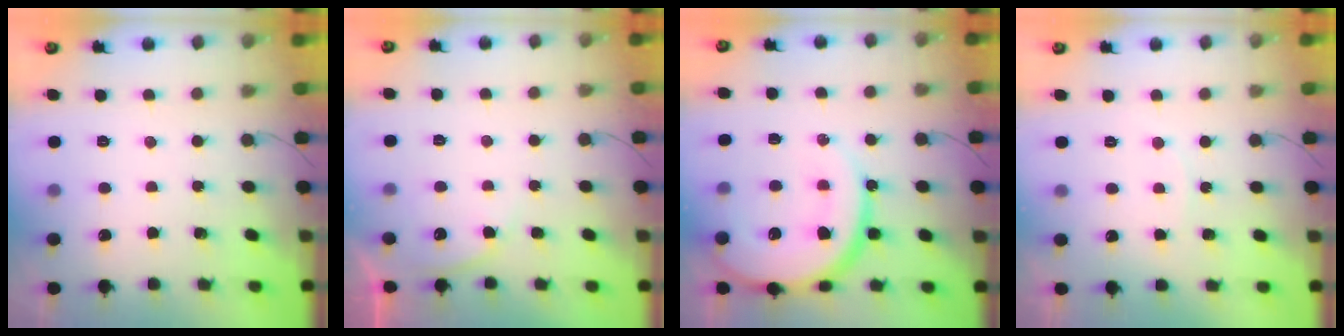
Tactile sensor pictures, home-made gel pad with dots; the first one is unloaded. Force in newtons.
{"total": 5.0, "press": 4.6, "slide": 1.8}
{"total": 17.9, "press": 17.9, "slide": 1.3}
{"total": 3.9, "press": 3.9, "slide": 0.4}